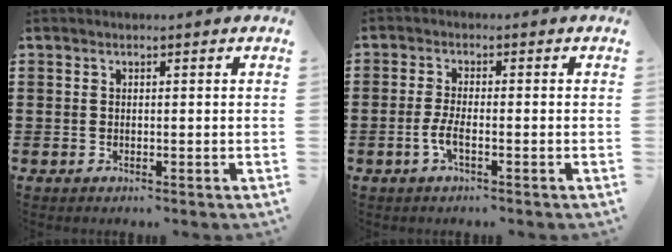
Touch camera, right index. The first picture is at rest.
{"total": 3.0, "force": [-1.3, 0.5, 2.7], "torque": [-0.060, -0.006, -0.028]}